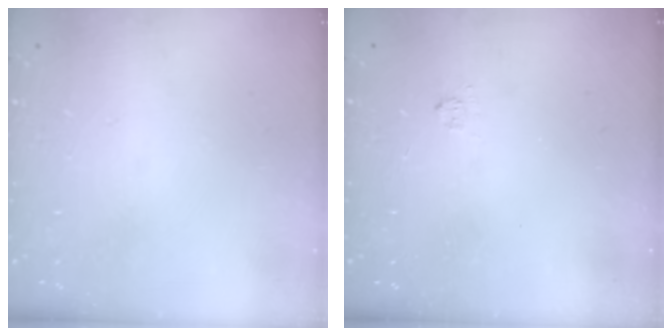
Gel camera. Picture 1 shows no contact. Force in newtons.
{"total": 2.2, "press": 2.0, "slide": 0.9}